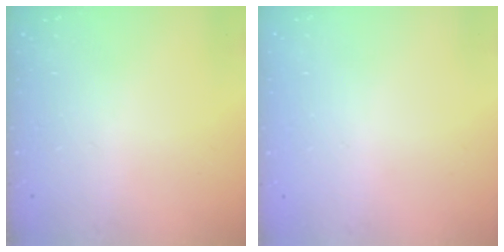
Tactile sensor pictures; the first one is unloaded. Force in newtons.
{"total": 0.0}